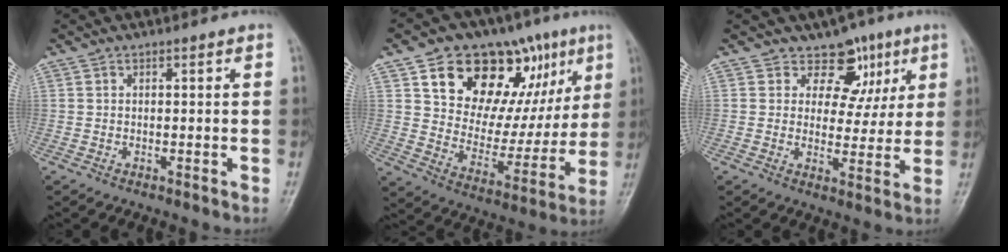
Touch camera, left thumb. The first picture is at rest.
{"total": 24.0, "force": [11.2, 13.9, 16.2], "torque": [-0.183, -0.018, 0.180]}
{"total": 8.0, "force": [4.6, 6.2, 2.0], "torque": [0.022, -0.016, 0.062]}